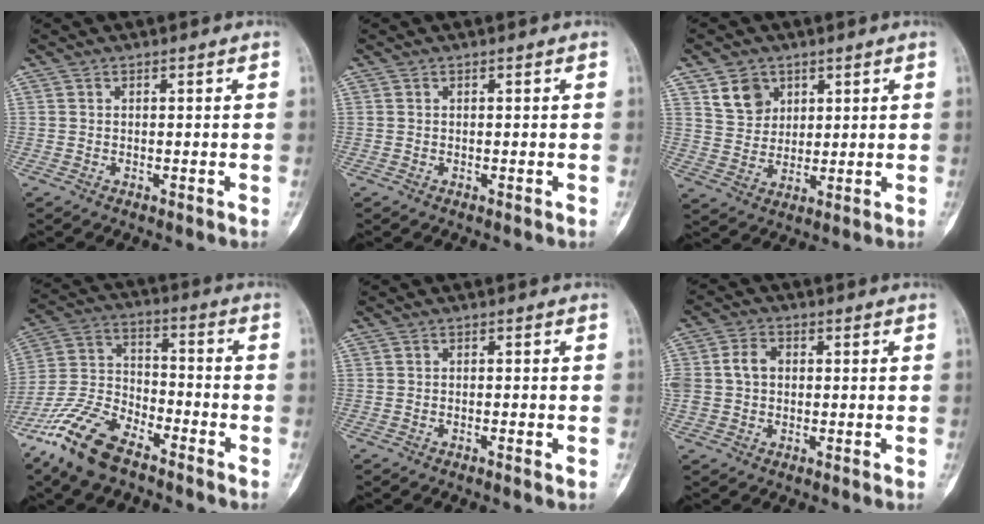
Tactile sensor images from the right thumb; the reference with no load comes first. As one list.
[{"total": 0.0}, {"total": 6.8, "force": [3.6, 5.3, 2.4], "torque": [-0.019, -0.020, 0.072]}, {"total": 15.0, "force": [-10.4, 6.3, 8.8], "torque": [-0.180, 0.046, -0.209]}, {"total": 0.9, "force": [-0.5, 0.1, 0.8], "torque": [-0.015, 0.001, -0.007]}, {"total": 5.8, "force": [0.3, 4.5, 3.6], "torque": [-0.067, 0.020, 0.006]}]